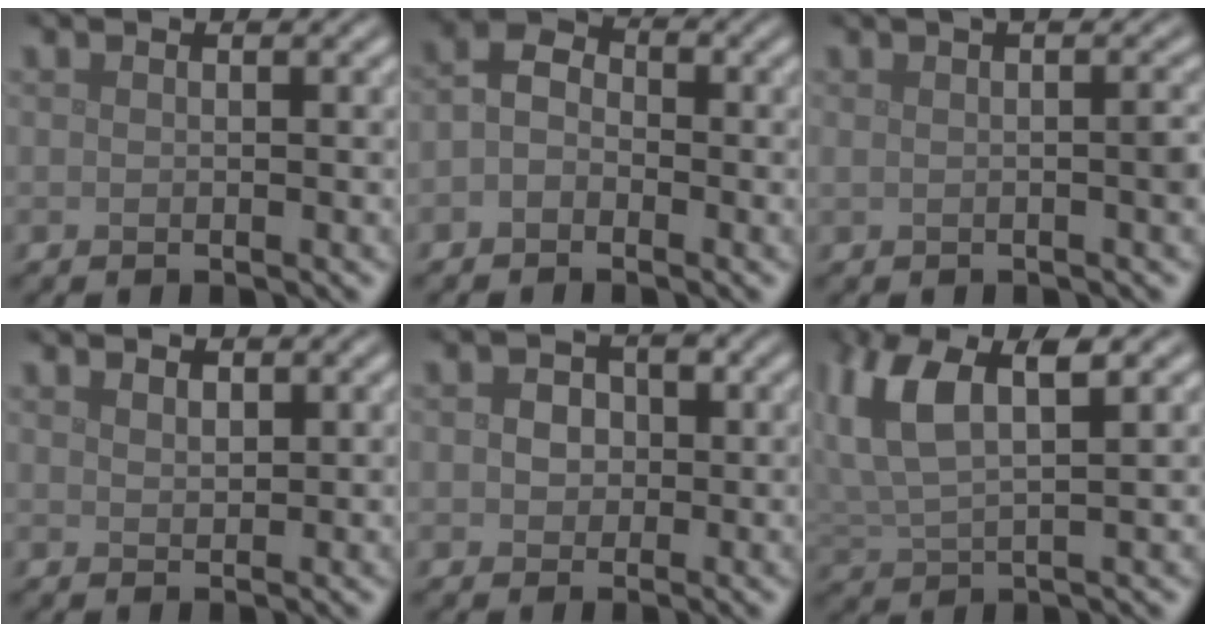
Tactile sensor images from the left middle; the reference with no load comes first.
{"total": 2.5, "force": [-0.9, 1.9, 1.3], "torque": [-0.030, 0.005, -0.028]}
{"total": 3.2, "force": [0.5, 1.1, 2.9], "torque": [-0.018, 0.010, 0.001]}
{"total": 1.0, "force": [0.8, 0.4, 0.3], "torque": [-0.011, -0.003, 0.018]}
{"total": 2.3, "force": [0.2, 2.0, 1.1], "torque": [-0.012, 0.004, -0.007]}
{"total": 6.7, "force": [3.2, 2.5, 5.3], "torque": [-0.120, 0.012, 0.058]}